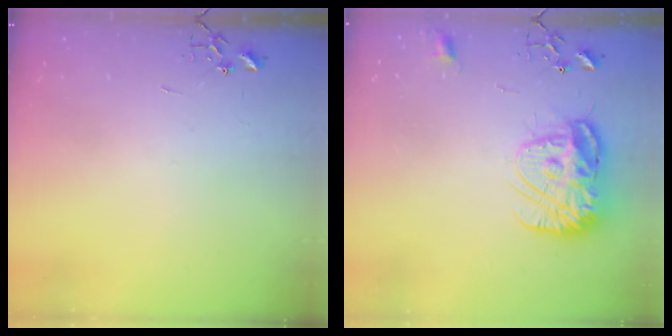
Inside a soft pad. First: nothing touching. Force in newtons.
{"total": 15.4, "press": 15.3, "slide": 1.5}